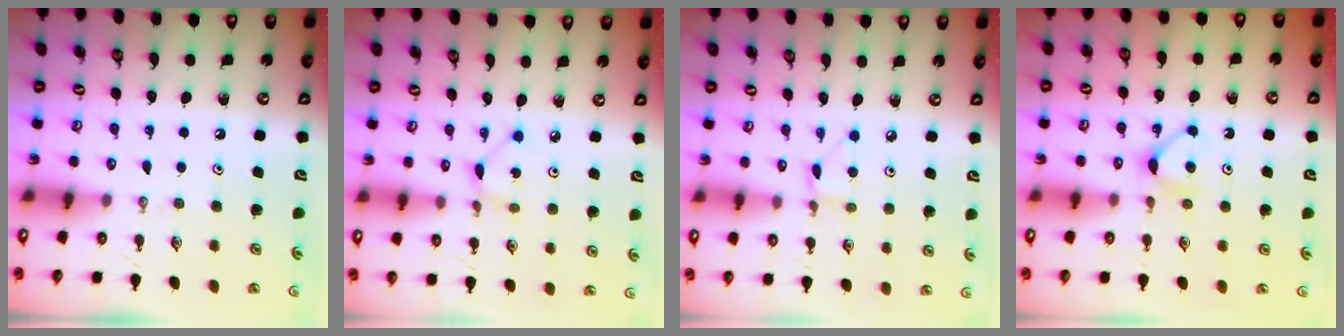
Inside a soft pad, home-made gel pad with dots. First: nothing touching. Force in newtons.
{"total": 2.0, "press": 2.0, "slide": 0.2}
{"total": 2.6, "press": 2.6, "slide": 0.3}
{"total": 5.2, "press": 5.1, "slide": 0.7}